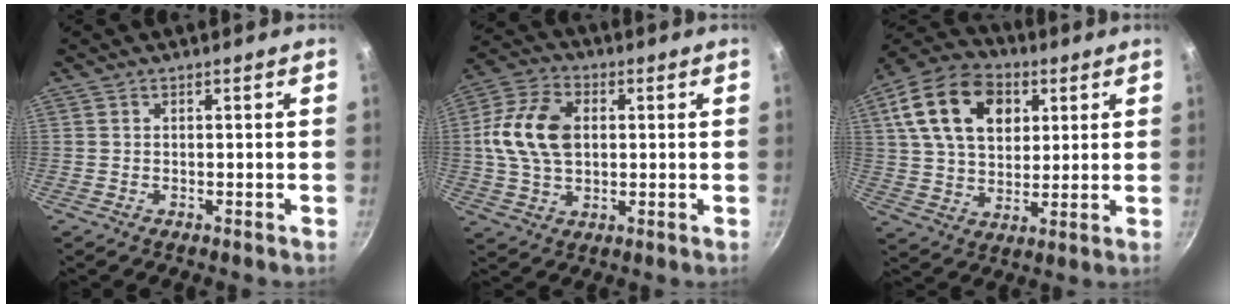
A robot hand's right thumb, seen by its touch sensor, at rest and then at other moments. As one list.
[{"total": 13.4, "force": [1.5, 9.0, 9.8], "torque": [-0.171, 0.013, 0.017]}, {"total": 18.5, "force": [6.2, 12.6, 12.0], "torque": [-0.190, 0.001, 0.100]}]